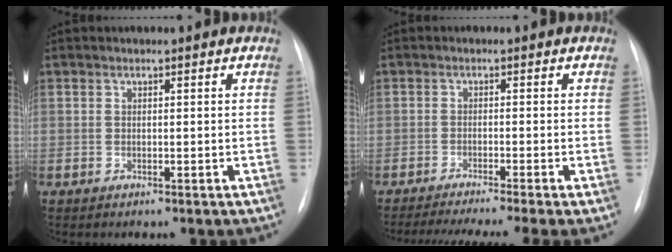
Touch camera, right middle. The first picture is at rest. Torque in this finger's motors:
{"motor_torque": [1.04, -1.10, 0.16, 0.05]}